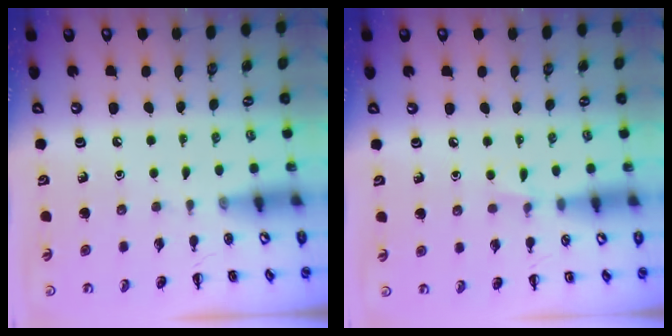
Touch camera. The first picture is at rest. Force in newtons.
{"total": 4.2, "press": 4.0, "slide": 1.2}